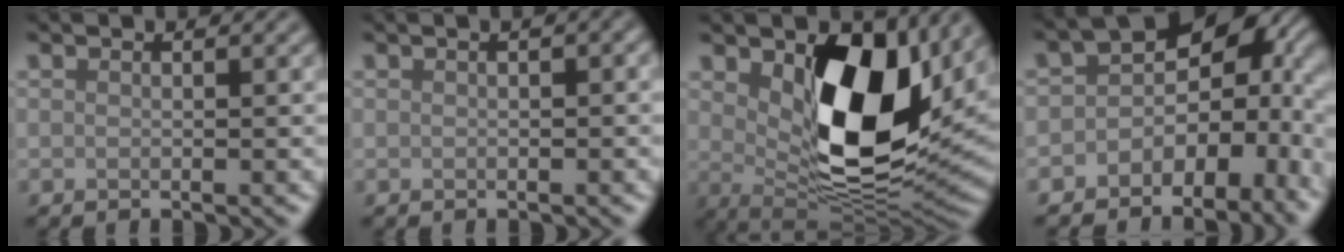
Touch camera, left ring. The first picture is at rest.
{"total": 0.9, "force": [0.1, 0.6, 0.6], "torque": [-0.008, 0.001, 0.002]}
{"total": 11.6, "force": [3.3, 5.8, 9.5], "torque": [-0.147, -0.019, 0.068]}
{"total": 10.0, "force": [-1.5, 7.4, 6.6], "torque": [-0.064, 0.009, -0.030]}